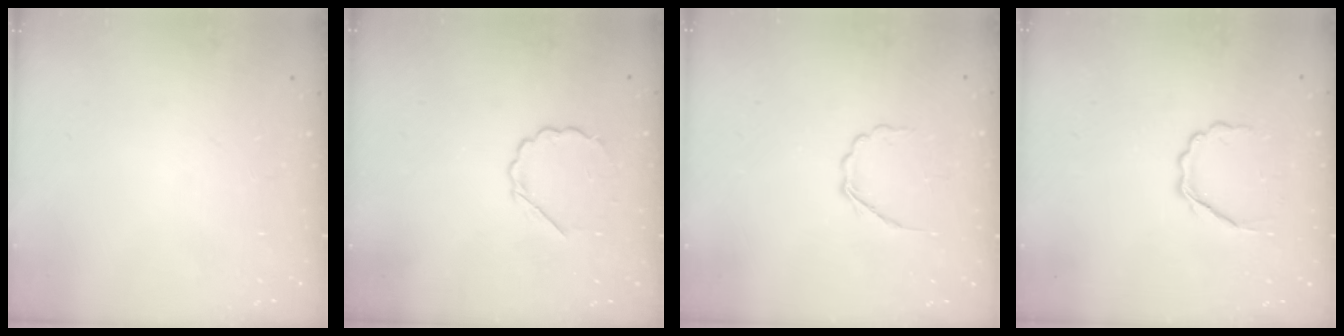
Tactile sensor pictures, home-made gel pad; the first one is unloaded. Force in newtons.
{"total": 4.9, "press": 4.7, "slide": 1.3}
{"total": 3.1, "press": 3.0, "slide": 1.0}
{"total": 4.7, "press": 4.6, "slide": 1.3}